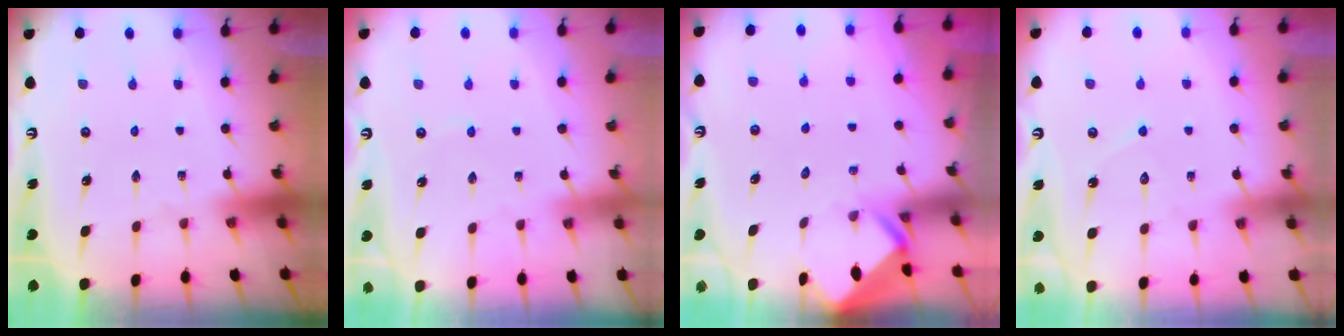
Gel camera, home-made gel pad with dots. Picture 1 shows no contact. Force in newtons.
{"total": 1.1, "press": 1.1, "slide": 0.2}
{"total": 2.7, "press": 2.6, "slide": 0.3}
{"total": 5.3, "press": 5.3, "slide": 0.5}